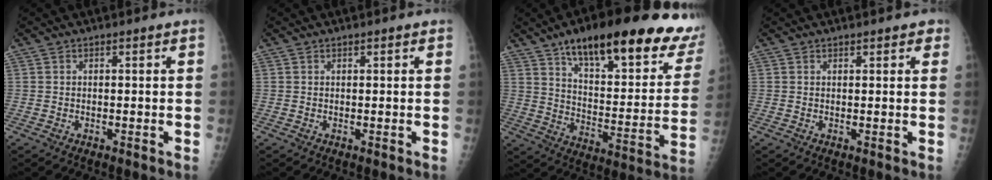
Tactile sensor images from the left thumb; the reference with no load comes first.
{"total": 0.5, "force": [0.3, 0.2, 0.4], "torque": [-0.005, -0.001, 0.004]}
{"total": 29.0, "force": [19.9, 8.4, 19.4], "torque": [-0.237, -0.062, 0.279]}
{"total": 1.9, "force": [1.3, 0.9, 1.0], "torque": [0.003, -0.002, 0.012]}